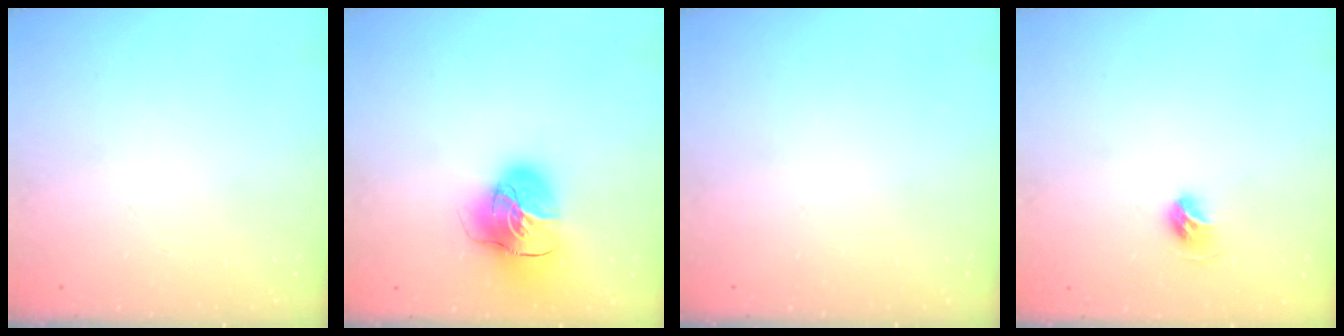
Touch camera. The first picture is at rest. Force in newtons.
{"total": 18.0, "press": 17.9, "slide": 2.5}
{"total": 0.0}
{"total": 6.2, "press": 6.1, "slide": 1.2}